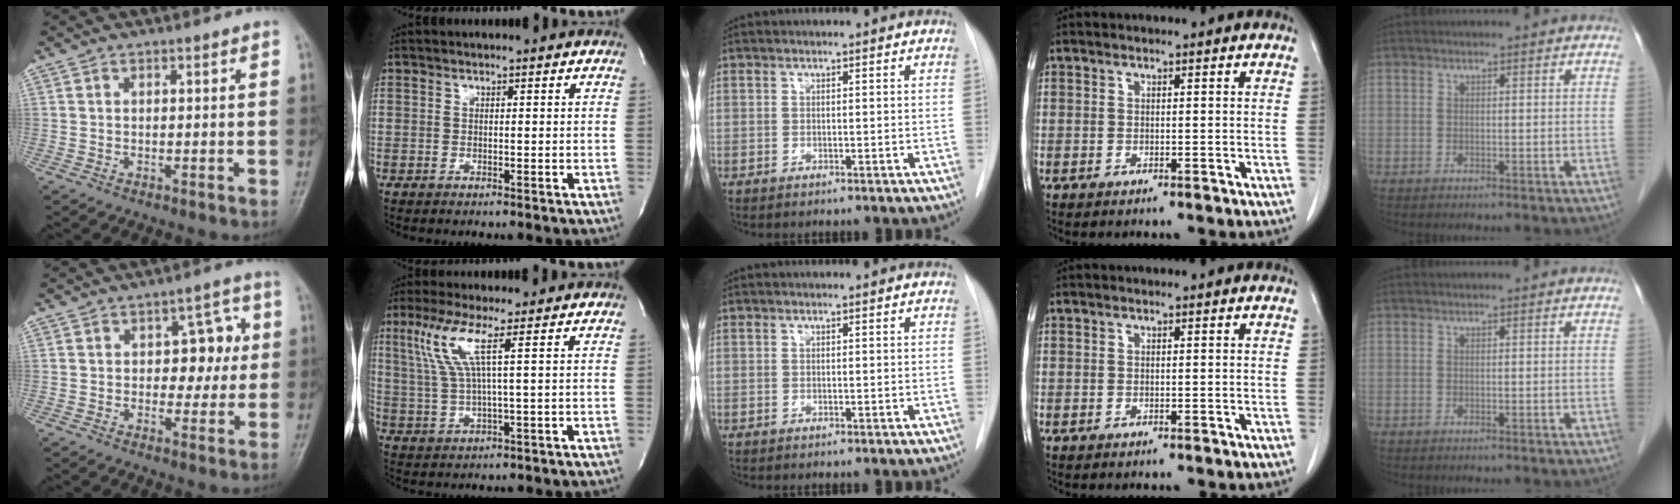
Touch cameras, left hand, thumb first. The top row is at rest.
{"thumb": {"total": 7.7, "force": [1.0, 5.0, 5.8], "torque": [-0.028, 0.008, 0.011]}, "index": {"total": 6.4, "force": [2.5, -0.6, 5.9], "torque": [-0.134, -0.001, 0.056]}}